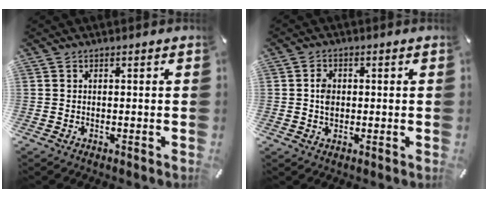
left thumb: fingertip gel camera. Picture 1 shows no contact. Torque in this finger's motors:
{"motor_torque": [0.43, 0.89, 0.25, -0.32, 0.11]}